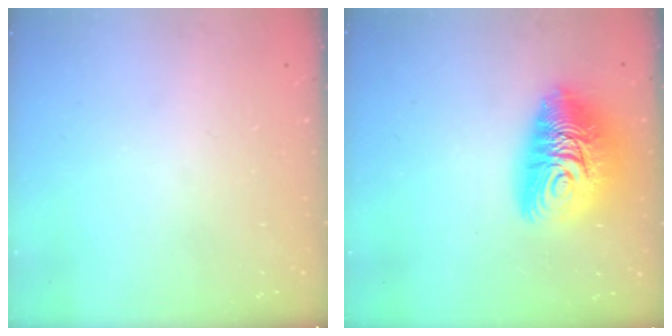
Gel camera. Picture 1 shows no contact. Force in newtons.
{"total": 15.5, "press": 15.4, "slide": 1.3}